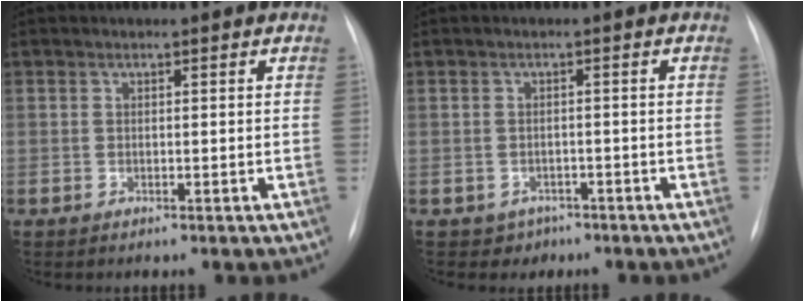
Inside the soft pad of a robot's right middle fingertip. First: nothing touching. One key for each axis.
{"total": 2.4, "fx": -1.5, "fy": 2.0, "fz": -0.2, "tx": 0.001, "ty": 0.010, "tz": -0.018}